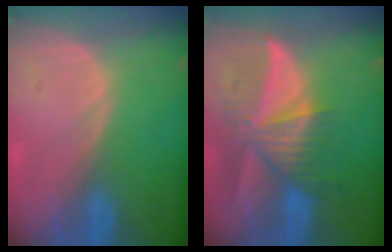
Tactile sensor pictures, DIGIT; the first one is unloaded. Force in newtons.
{"total": 9.8, "press": 8.6, "slide": 4.7}